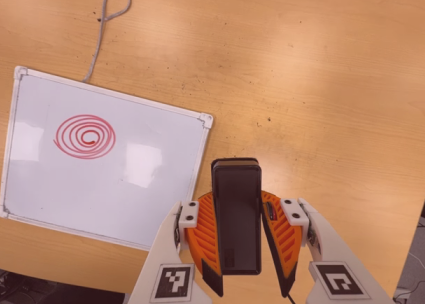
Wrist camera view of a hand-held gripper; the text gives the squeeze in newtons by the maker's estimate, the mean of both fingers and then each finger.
{"total": 8.3, "left": 6.0, "right": 10.6}